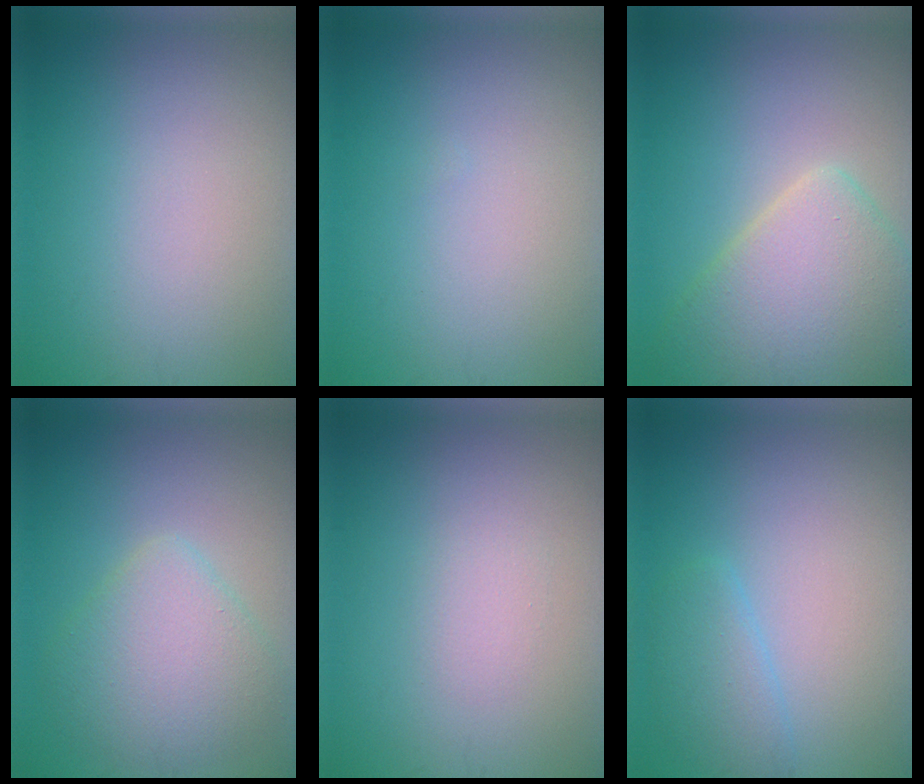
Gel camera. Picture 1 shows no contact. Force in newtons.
{"total": 0.0}
{"total": 6.9, "press": 6.9, "slide": 0.3}
{"total": 5.0, "press": 5.0, "slide": 0.2}
{"total": 1.1, "press": 1.1, "slide": 0.1}
{"total": 2.4, "press": 2.4, "slide": 0.2}